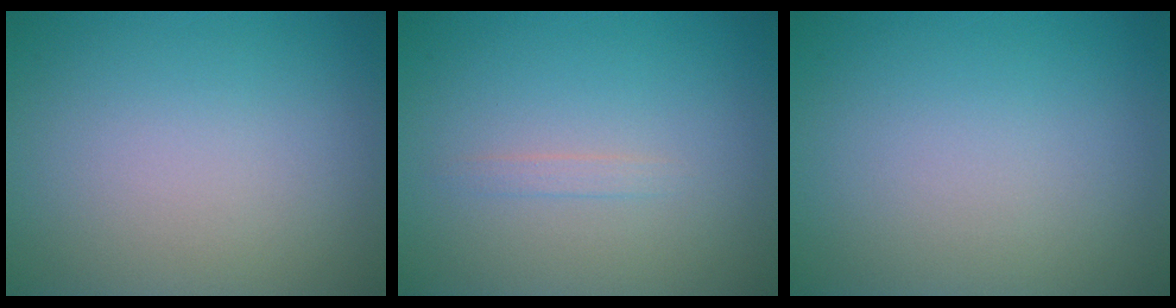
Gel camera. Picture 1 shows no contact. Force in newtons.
{"total": 0.7, "press": 0.7, "slide": 0.0}
{"total": 0.0}